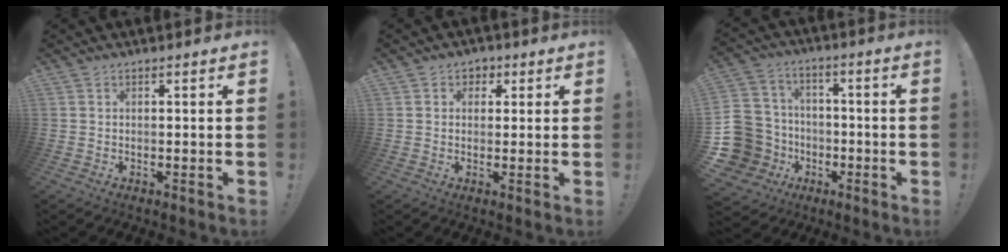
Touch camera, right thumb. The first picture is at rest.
{"total": 3.1, "force": [0.7, 2.8, 1.1], "torque": [-0.011, 0.001, 0.010]}
{"total": 16.7, "force": [-4.4, 14.8, 6.4], "torque": [-0.132, 0.035, -0.047]}